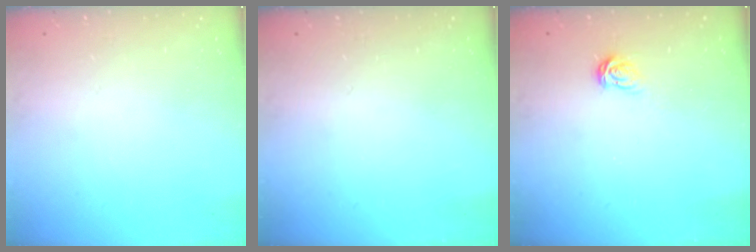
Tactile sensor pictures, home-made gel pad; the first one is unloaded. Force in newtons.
{"total": 0.0}
{"total": 3.7, "press": 3.7, "slide": 0.5}